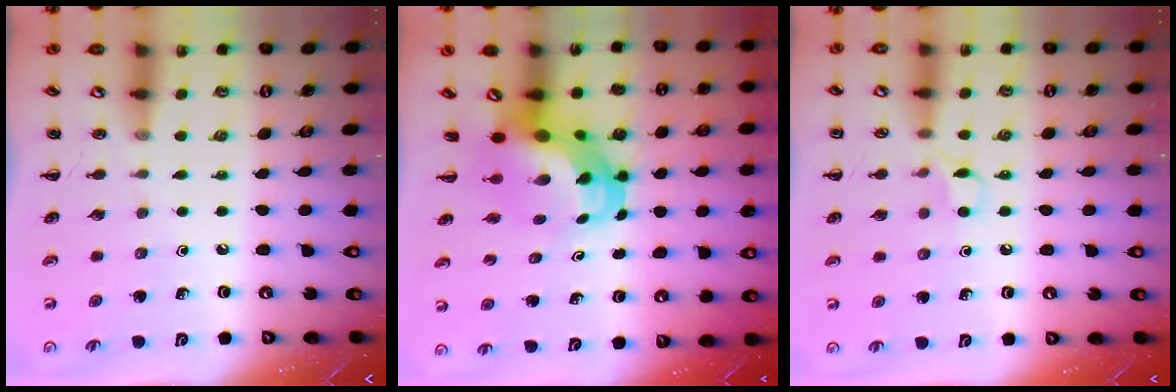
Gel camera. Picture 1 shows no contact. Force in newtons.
{"total": 7.2, "press": 6.9, "slide": 1.9}
{"total": 3.7, "press": 3.6, "slide": 0.8}